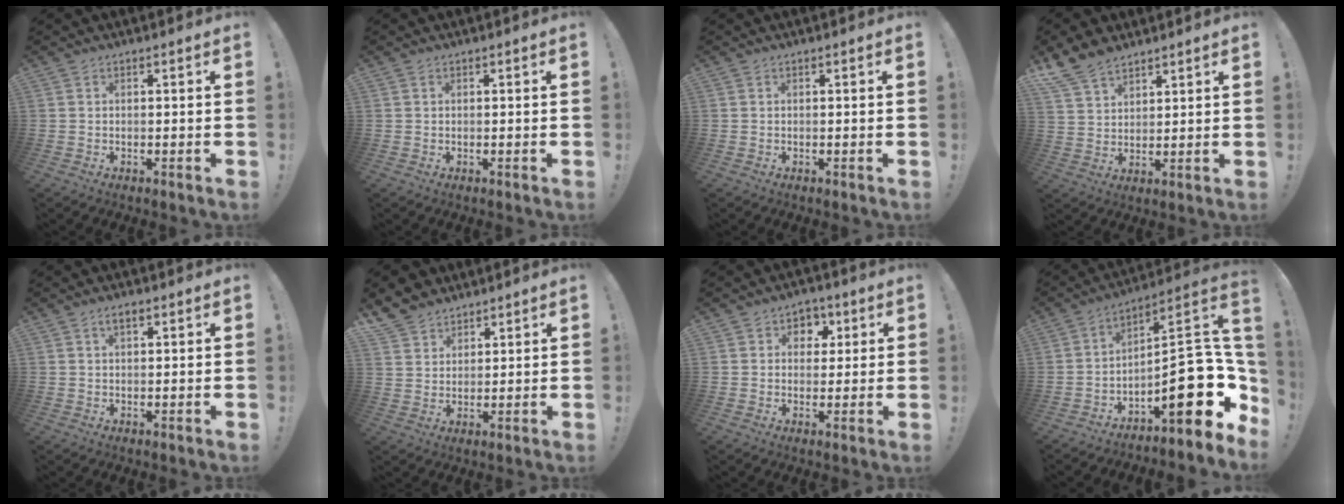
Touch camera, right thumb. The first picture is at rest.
{"total": 0.0}
{"total": 0.0}
{"total": 9.2, "force": [7.2, 4.6, 3.3], "torque": [-0.064, -0.040, 0.144]}
{"total": 2.6, "force": [1.3, 1.0, 2.0], "torque": [-0.040, 0.003, 0.023]}
{"total": 7.3, "force": [5.8, 4.3, 1.2], "torque": [-0.027, -0.039, 0.116]}
{"total": 5.6, "force": [1.5, 5.1, 1.9], "torque": [-0.021, -0.005, 0.027]}
{"total": 22.3, "force": [-5.2, 8.8, 19.8], "torque": [-0.274, 0.024, -0.068]}